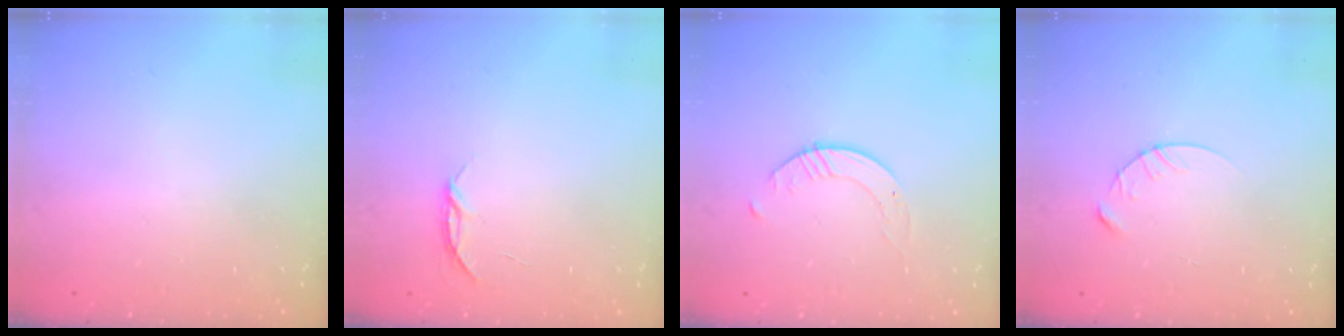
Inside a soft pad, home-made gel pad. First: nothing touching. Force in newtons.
{"total": 3.6, "press": 3.6, "slide": 0.5}
{"total": 1.7, "press": 1.7, "slide": 0.2}
{"total": 4.6, "press": 4.5, "slide": 0.5}